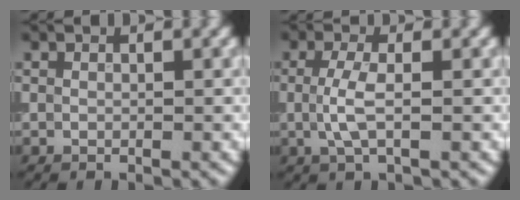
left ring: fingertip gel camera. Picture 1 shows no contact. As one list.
[{"total": 2.8, "force": [-0.1, 0.9, 2.7], "torque": [-0.062, -0.002, -0.002]}]